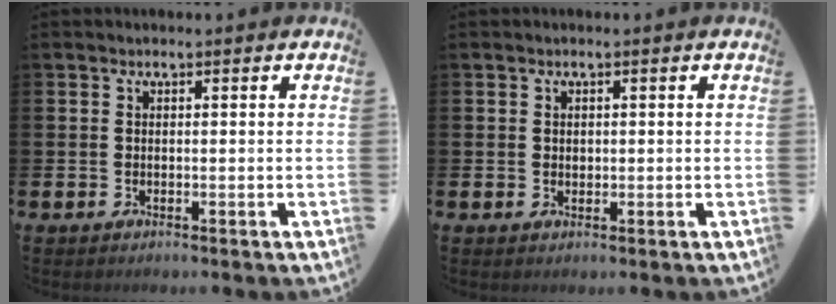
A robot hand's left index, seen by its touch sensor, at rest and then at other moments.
{"total": 0.8, "force": [0.5, 0.6, 0.3], "torque": [0.007, 0.000, 0.006]}